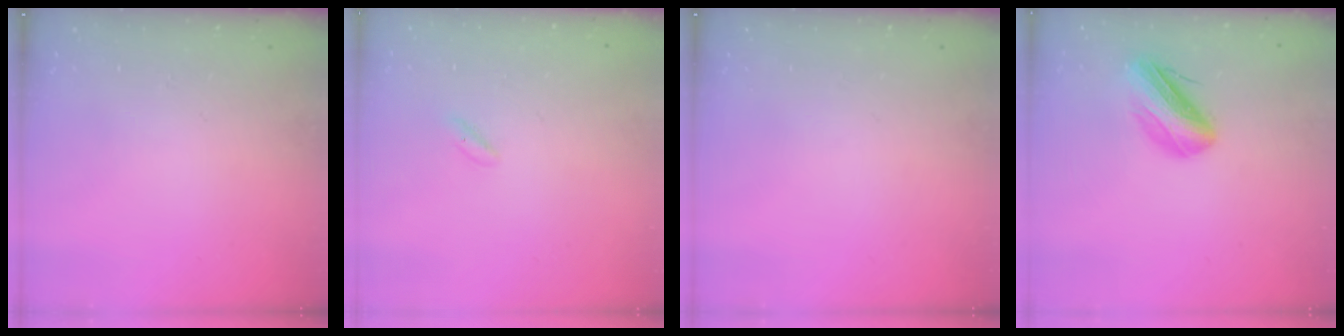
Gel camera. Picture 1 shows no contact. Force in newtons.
{"total": 1.2, "press": 0.9, "slide": 0.8}
{"total": 0.0}
{"total": 9.9, "press": 9.8, "slide": 1.5}